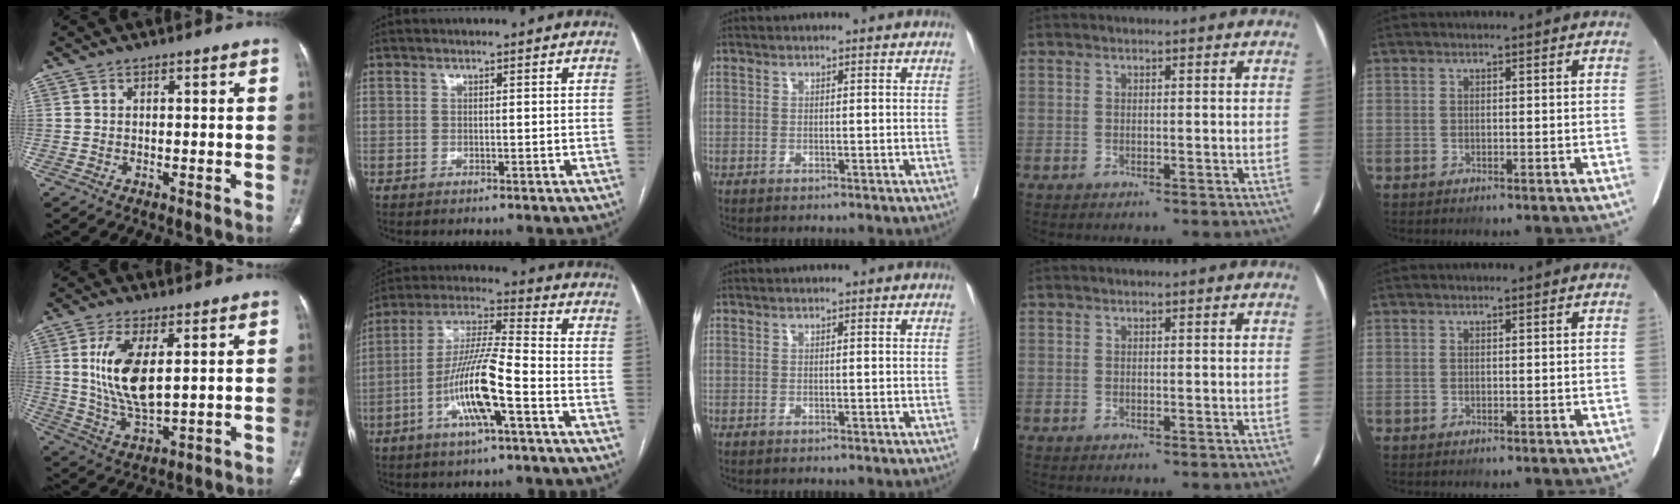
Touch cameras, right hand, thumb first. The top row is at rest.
{"thumb": {"total": 12.2, "force": [2.6, 5.3, 10.7], "torque": [-0.213, -0.023, 0.057]}, "index": {"total": 12.9, "force": [-4.6, 1.1, 12.0], "torque": [-0.237, 0.003, -0.088]}}